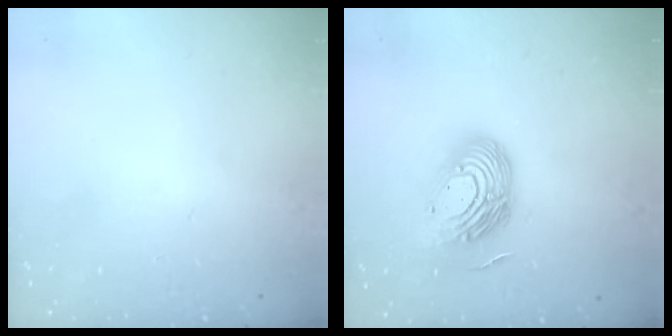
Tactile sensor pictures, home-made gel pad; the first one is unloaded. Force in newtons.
{"total": 16.1, "press": 16.0, "slide": 1.8}